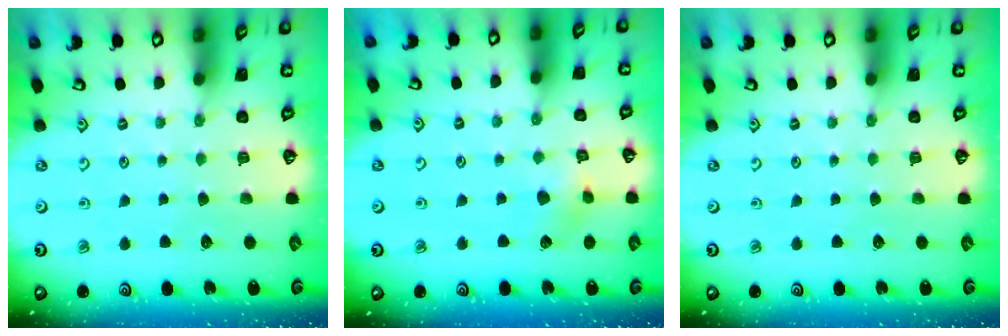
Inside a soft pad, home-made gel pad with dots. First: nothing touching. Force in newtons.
{"total": 5.0, "press": 4.9, "slide": 0.7}
{"total": 0.0}